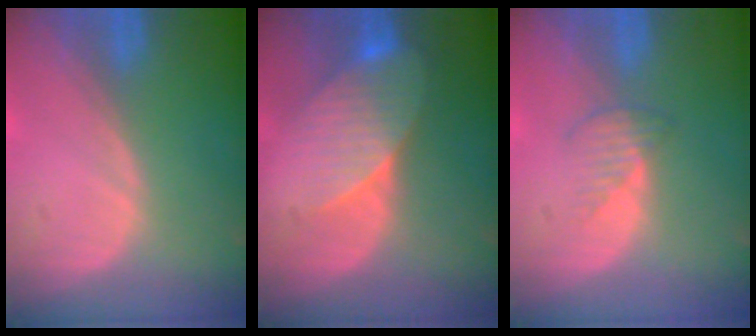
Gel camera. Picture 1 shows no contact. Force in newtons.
{"total": 8.2, "press": 7.3, "slide": 3.6}
{"total": 2.5, "press": 2.5, "slide": 0.2}